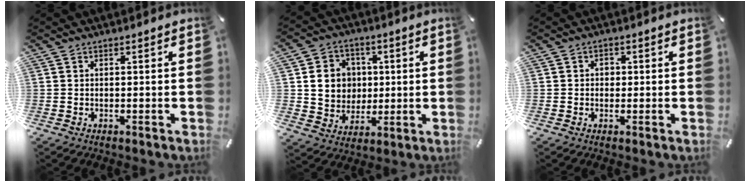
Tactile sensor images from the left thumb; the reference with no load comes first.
{"total": 10.5, "force": [1.2, 9.7, 3.8], "torque": [-0.050, 0.006, 0.030]}
{"total": 1.9, "force": [-0.2, 1.7, 1.0], "torque": [-0.013, 0.004, -0.009]}